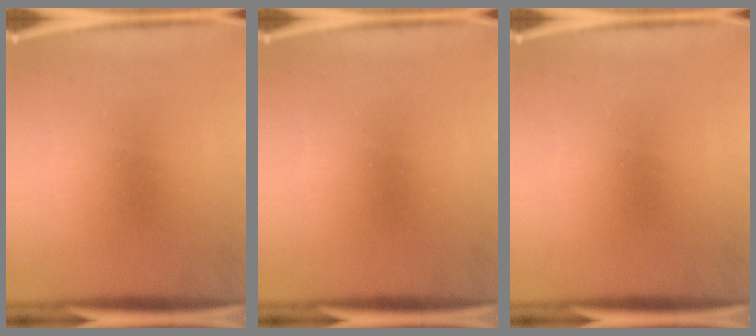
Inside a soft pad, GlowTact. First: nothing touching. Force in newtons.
{"total": 0.0}
{"total": 0.0}